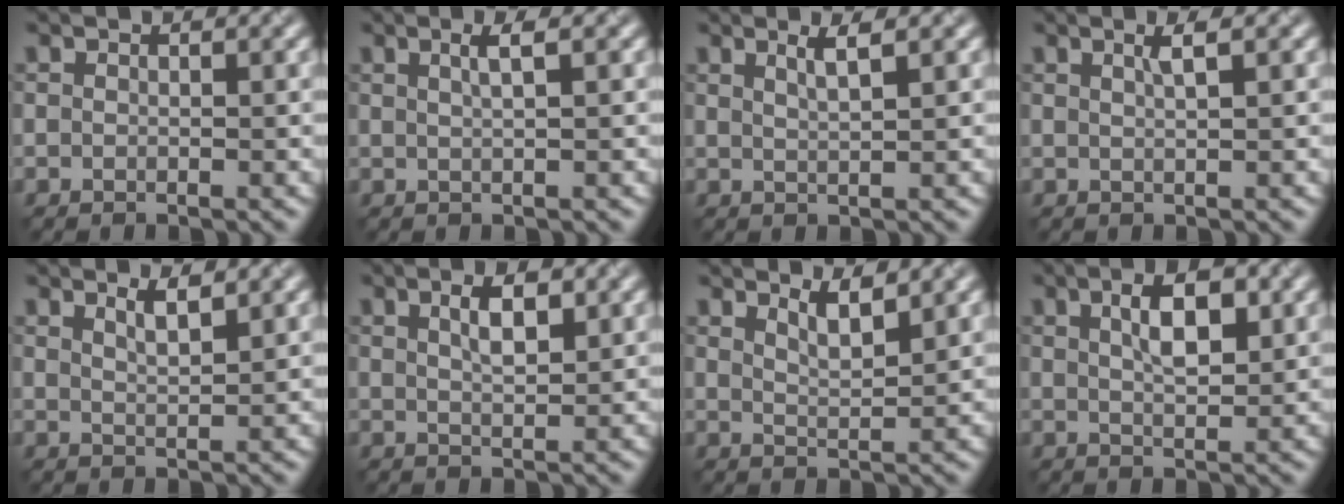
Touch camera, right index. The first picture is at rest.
{"total": 1.1, "force": [0.3, 0.0, 1.0], "torque": [-0.022, 0.009, 0.011]}
{"total": 1.1, "force": [0.6, 0.0, 0.9], "torque": [-0.019, 0.008, 0.017]}
{"total": 0.8, "force": [0.3, -0.1, 0.8], "torque": [-0.017, 0.008, 0.012]}
{"total": 1.2, "force": [1.0, 0.0, 0.7], "torque": [-0.012, 0.005, 0.025]}
{"total": 1.9, "force": [0.8, 0.3, 1.7], "torque": [-0.033, 0.010, 0.024]}
{"total": 1.7, "force": [1.5, 0.1, 0.8], "torque": [-0.015, 0.002, 0.037]}
{"total": 3.2, "force": [1.1, 0.8, 2.8], "torque": [-0.057, 0.013, 0.029]}